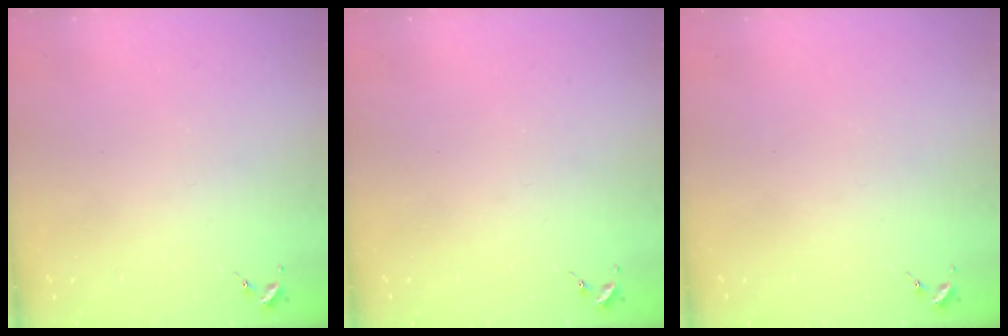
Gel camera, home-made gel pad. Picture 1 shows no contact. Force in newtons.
{"total": 0.0}
{"total": 0.0}